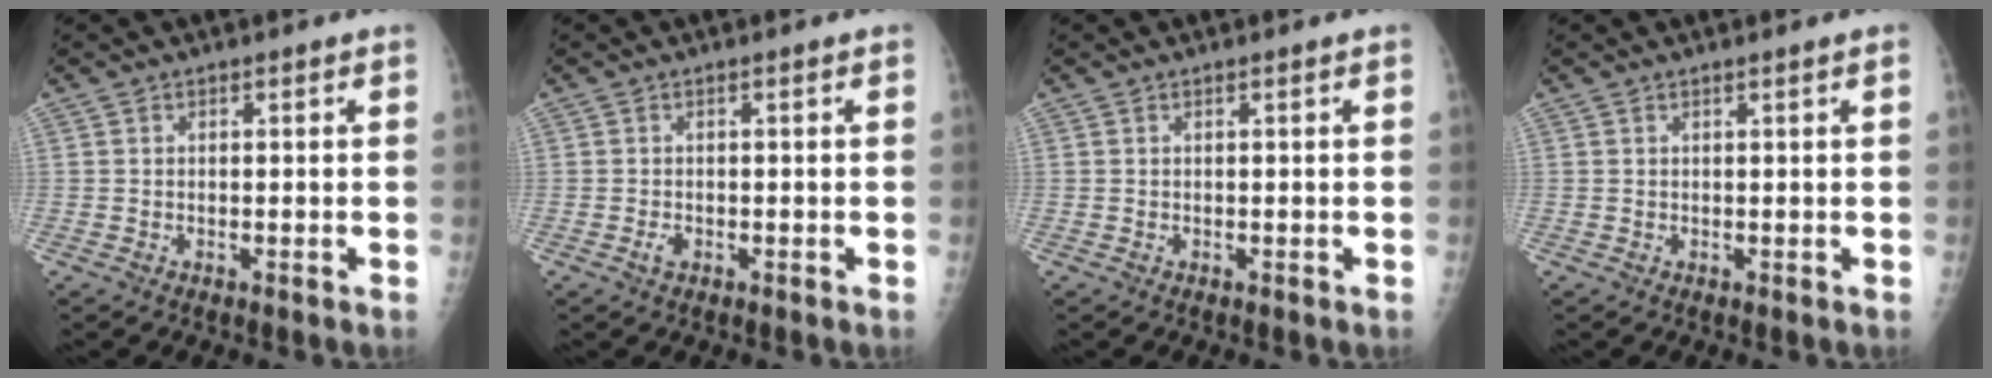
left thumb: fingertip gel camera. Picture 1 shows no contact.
{"total": 0.9, "force": [-0.5, 0.6, 0.4], "torque": [-0.002, 0.006, -0.009]}
{"total": 0.0}
{"total": 0.6, "force": [0.3, -0.2, 0.5], "torque": [-0.018, -0.004, 0.010]}